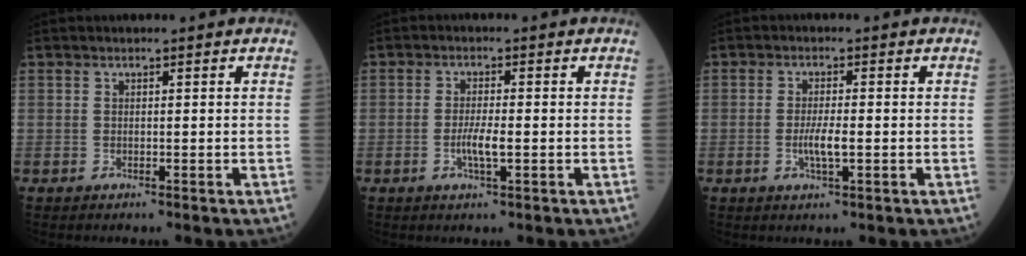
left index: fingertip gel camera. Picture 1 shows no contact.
{"total": 3.0, "force": [-0.9, 0.3, 2.9], "torque": [-0.053, -0.004, -0.016]}
{"total": 3.1, "force": [-0.8, 0.4, 3.0], "torque": [-0.055, -0.005, -0.014]}